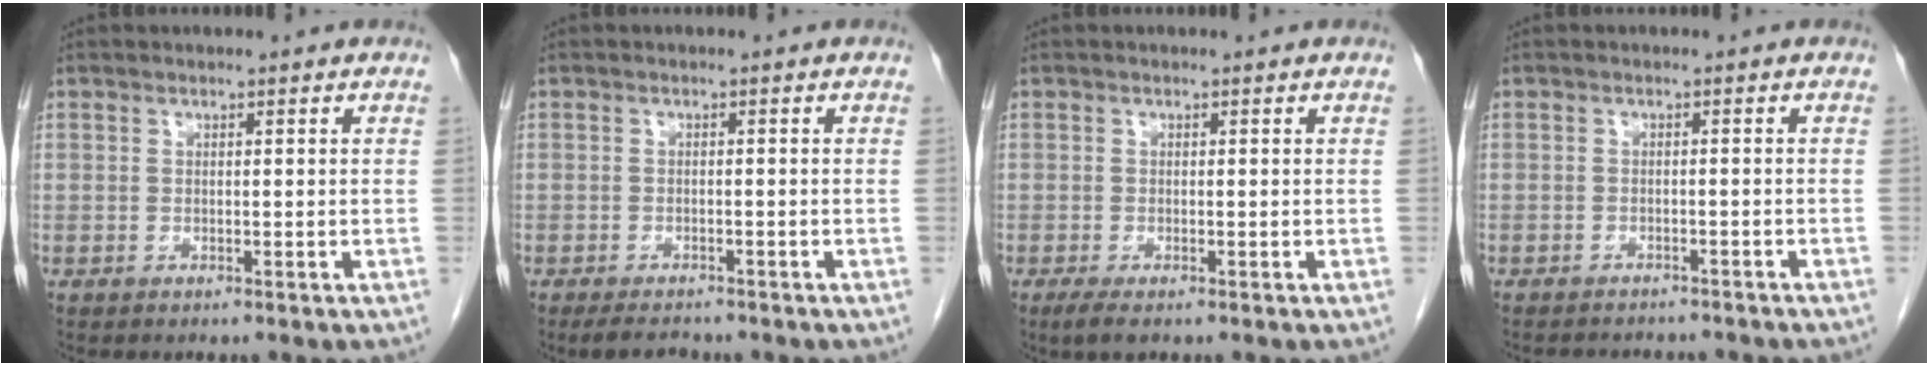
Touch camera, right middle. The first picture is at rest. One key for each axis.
{"total": 3.1, "fx": -2.8, "fy": 1.0, "fz": 1.2, "tx": -0.024, "ty": -0.006, "tz": -0.043}
{"total": 2.0, "fx": -1.3, "fy": 0.5, "fz": 1.4, "tx": -0.032, "ty": -0.007, "tz": -0.024}
{"total": 7.1, "fx": -6.5, "fy": 2.0, "fz": 2.1, "tx": -0.027, "ty": 0.000, "tz": -0.075}